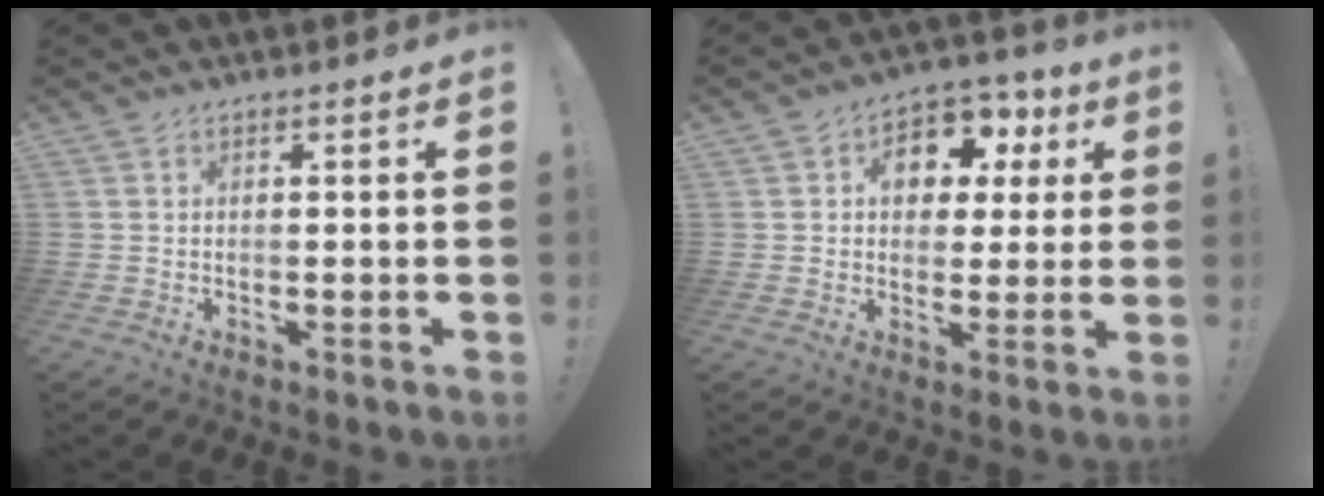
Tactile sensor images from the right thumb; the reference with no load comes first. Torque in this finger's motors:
{"motor_torque": [0.72, 1.19, 0.21, -0.11, 0.00]}